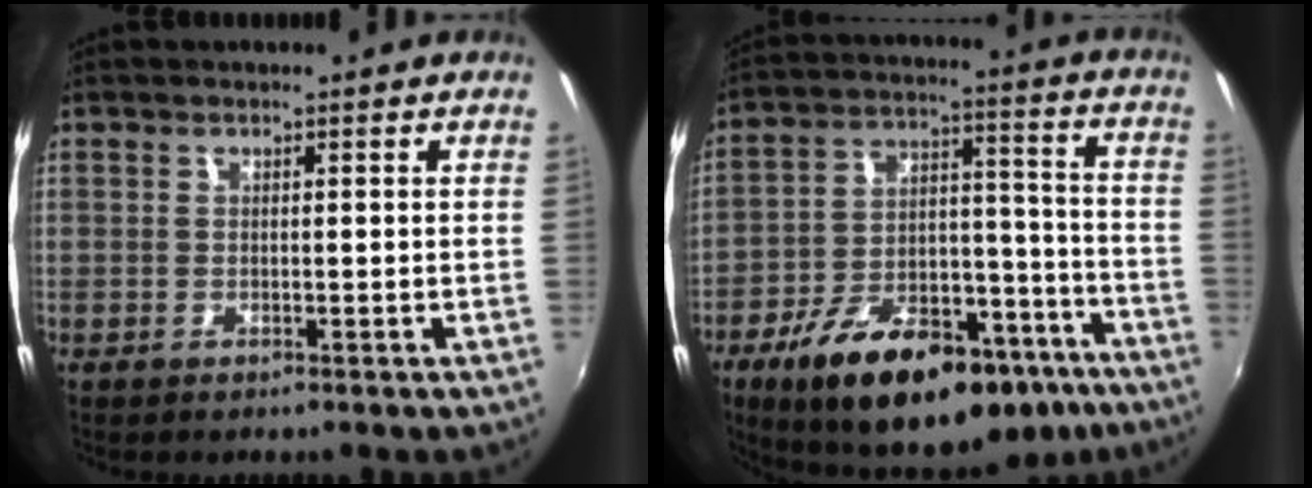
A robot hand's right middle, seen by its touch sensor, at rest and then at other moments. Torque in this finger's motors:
{"motor_torque": [1.74, -0.40, 0.35, 0.21]}